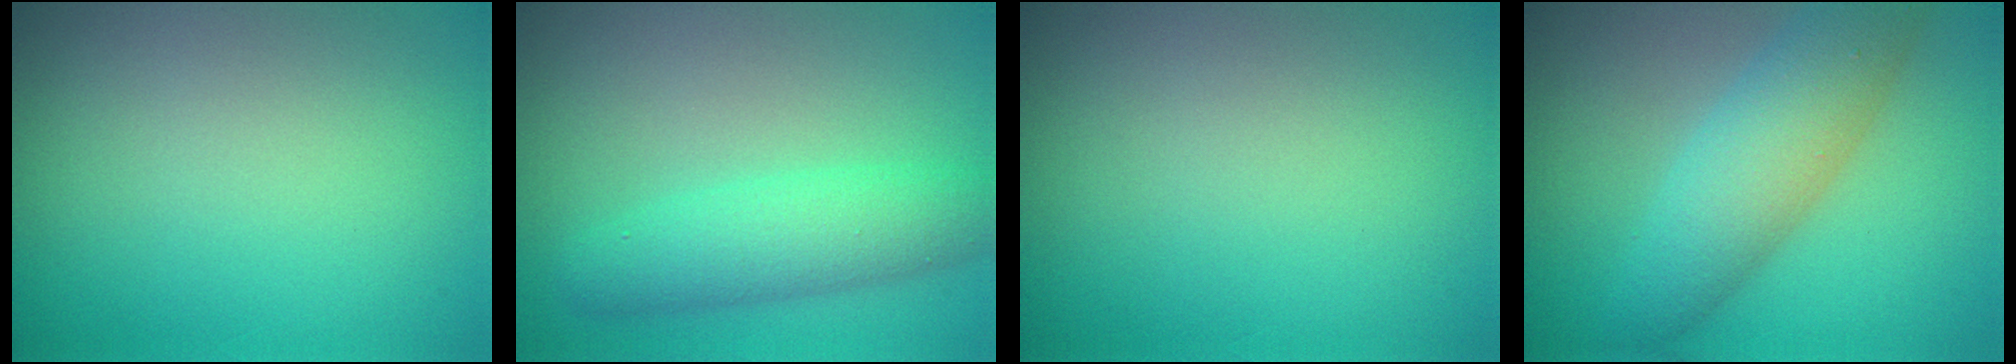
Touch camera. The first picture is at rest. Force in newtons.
{"total": 4.2, "press": 4.2, "slide": 0.2}
{"total": 0.0}
{"total": 5.3, "press": 5.3, "slide": 0.0}